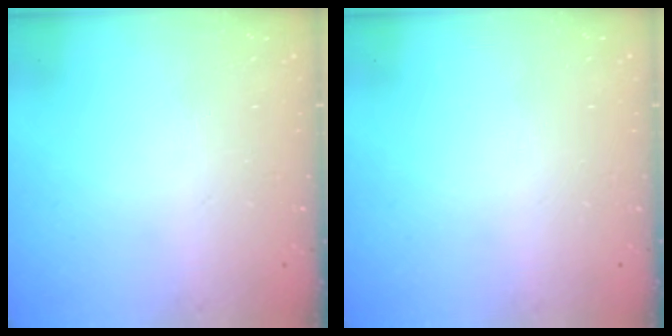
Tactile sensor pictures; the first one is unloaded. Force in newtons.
{"total": 0.0}